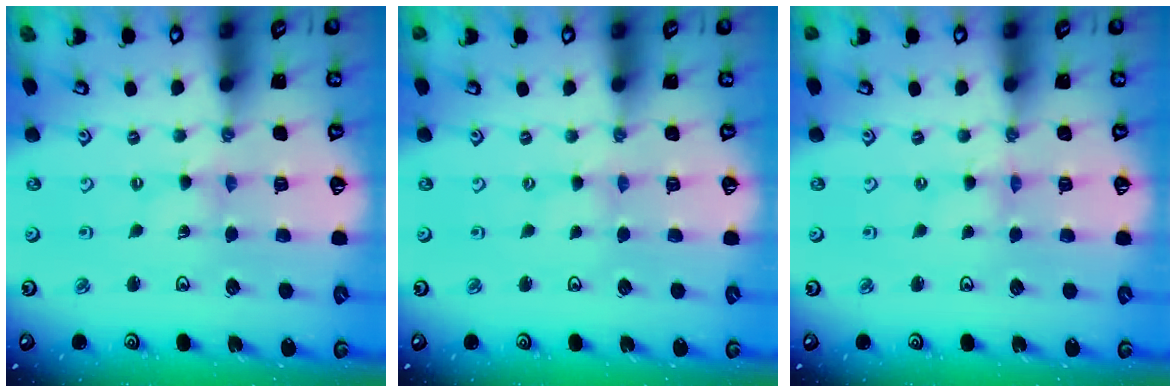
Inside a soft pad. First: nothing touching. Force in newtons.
{"total": 0.0}
{"total": 0.0}